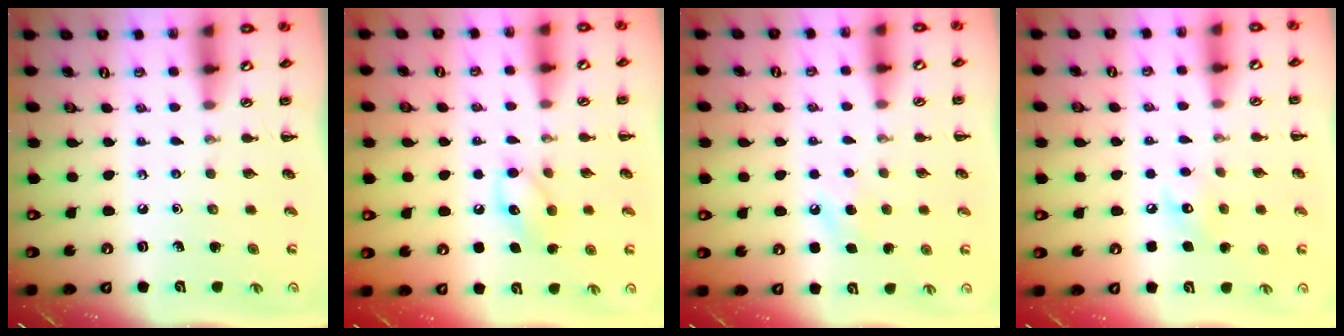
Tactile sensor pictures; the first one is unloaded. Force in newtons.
{"total": 9.8, "press": 9.8, "slide": 1.0}
{"total": 5.6, "press": 5.4, "slide": 1.5}
{"total": 7.0, "press": 6.8, "slide": 1.6}